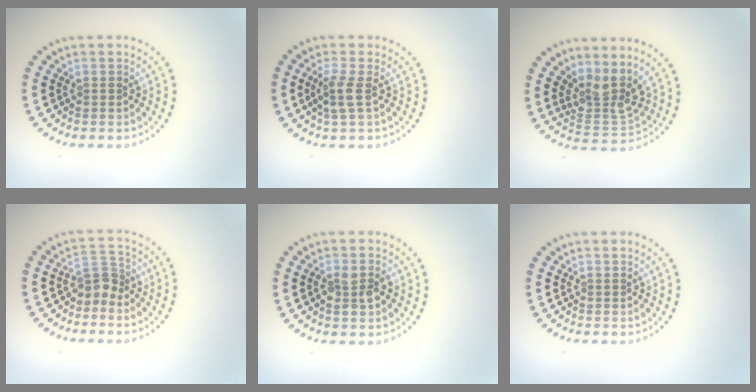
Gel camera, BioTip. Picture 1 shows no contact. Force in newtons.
{"total": 2.0, "press": 1.7, "slide": 1.1}
{"total": 3.6, "press": 2.7, "slide": 2.4}
{"total": 2.4, "press": 1.7, "slide": 1.6}
{"total": 2.6, "press": 2.5, "slide": 0.5}
{"total": 0.0}